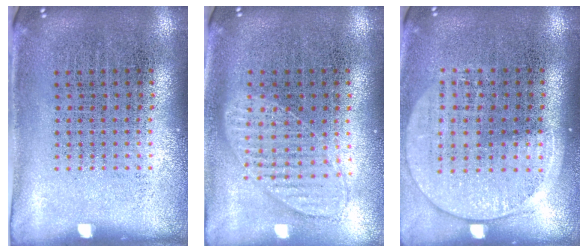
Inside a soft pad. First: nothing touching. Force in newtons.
{"total": 1.0, "press": 1.0, "slide": 0.1}
{"total": 1.5, "press": 1.4, "slide": 0.6}